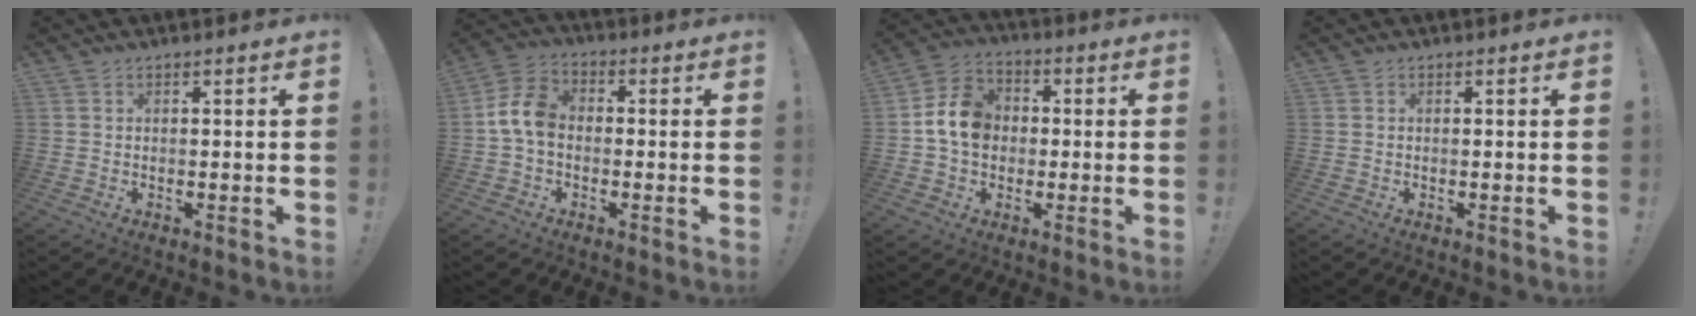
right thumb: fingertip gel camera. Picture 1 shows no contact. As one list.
[{"total": 9.5, "force": [-0.6, 6.6, 6.8], "torque": [-0.133, 0.020, -0.006]}, {"total": 11.7, "force": [0.5, 9.6, 6.8], "torque": [-0.107, 0.018, 0.017]}, {"total": 0.0}]